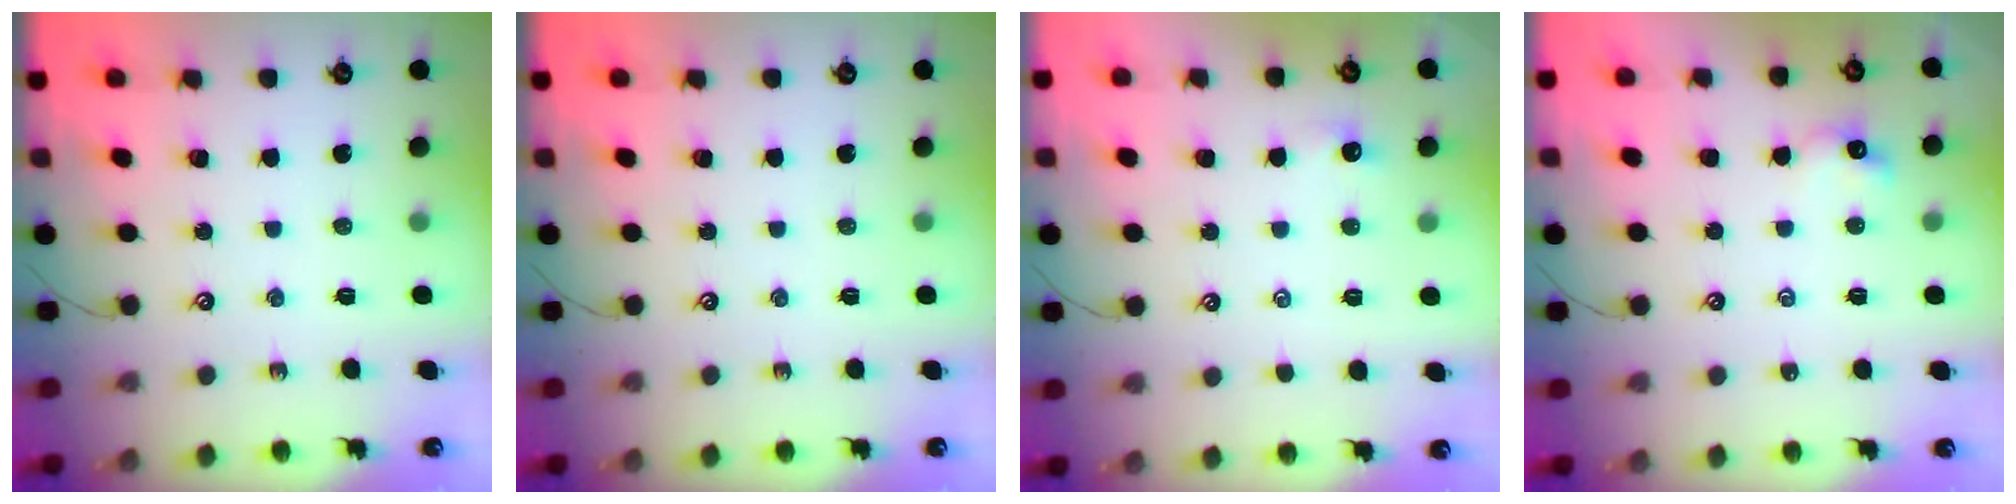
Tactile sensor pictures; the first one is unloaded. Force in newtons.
{"total": 0.0}
{"total": 2.3, "press": 2.3, "slide": 0.4}
{"total": 2.3, "press": 2.2, "slide": 0.6}